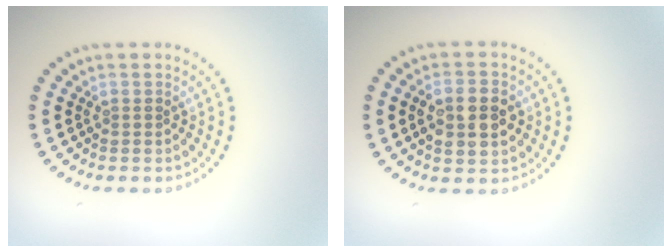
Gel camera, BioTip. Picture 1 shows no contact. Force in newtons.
{"total": 4.3, "press": 4.3, "slide": 0.4}